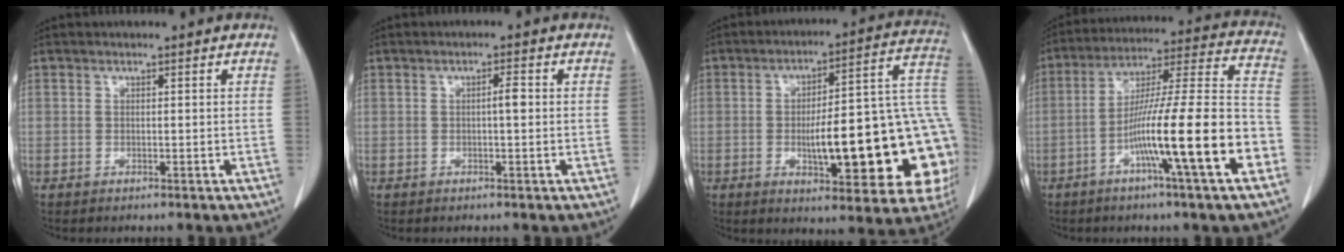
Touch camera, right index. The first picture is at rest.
{"total": 1.7, "force": [0.0, 0.2, 1.7], "torque": [-0.029, 0.004, 0.000]}
{"total": 24.2, "force": [-4.2, 5.6, 23.2], "torque": [-0.228, 0.029, -0.045]}
{"total": 19.1, "force": [-7.3, 0.0, 17.6], "torque": [-0.269, 0.003, -0.123]}